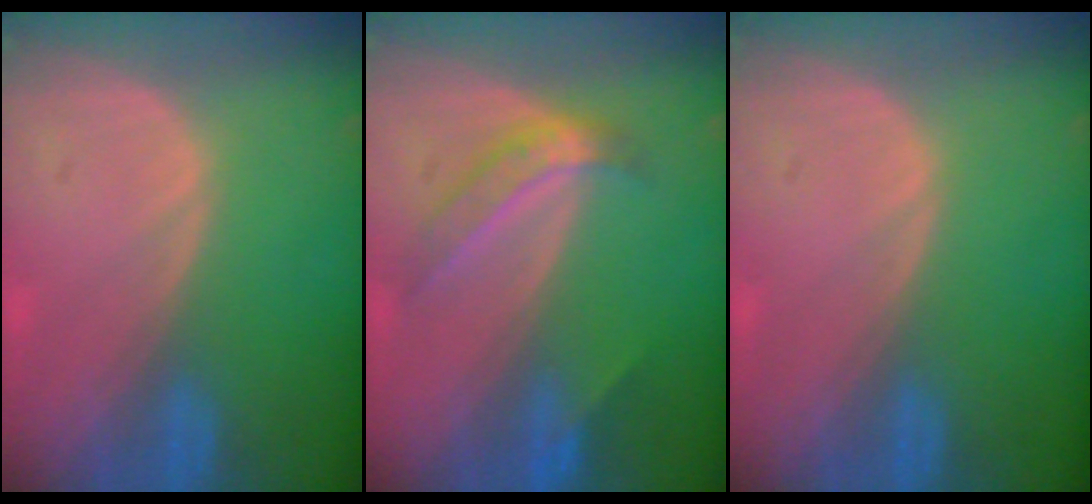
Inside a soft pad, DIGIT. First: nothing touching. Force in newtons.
{"total": 5.4, "press": 4.7, "slide": 2.5}
{"total": 0.0}